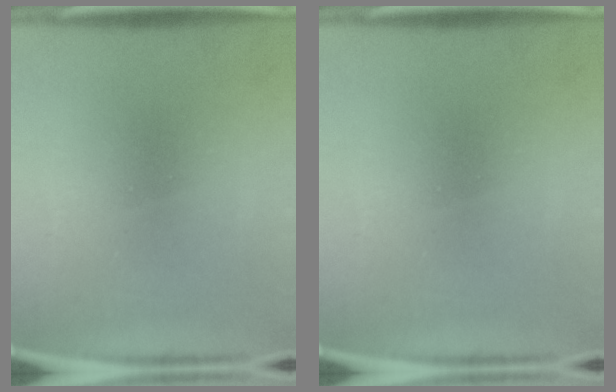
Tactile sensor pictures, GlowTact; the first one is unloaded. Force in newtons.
{"total": 0.0}